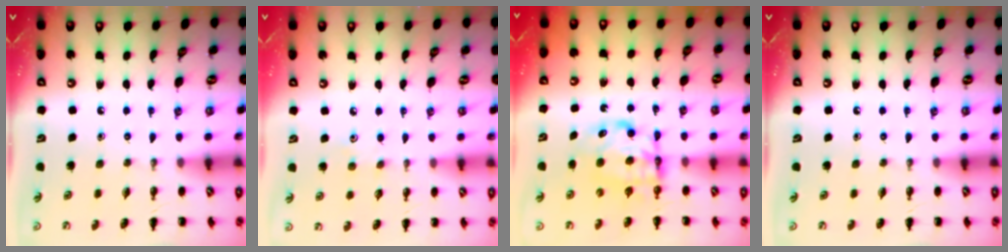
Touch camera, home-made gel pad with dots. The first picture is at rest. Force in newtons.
{"total": 3.2, "press": 3.1, "slide": 1.0}
{"total": 6.4, "press": 6.4, "slide": 0.5}
{"total": 0.0}